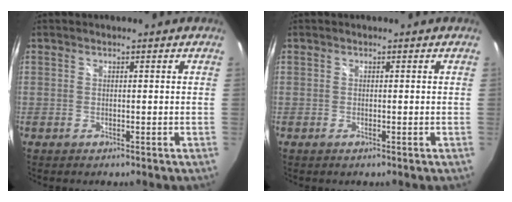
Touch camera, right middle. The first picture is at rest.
{"total": 0.0}